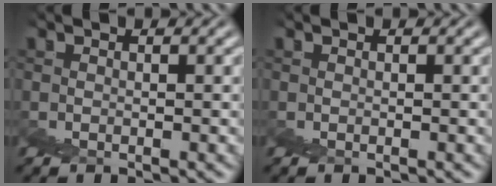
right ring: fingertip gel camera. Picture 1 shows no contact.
{"total": 0.0}